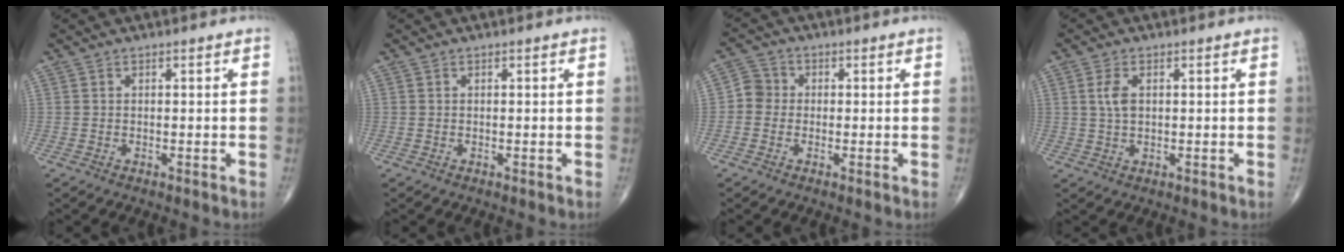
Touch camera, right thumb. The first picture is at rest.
{"total": 0.0}
{"total": 3.5, "force": [-0.5, 3.3, 1.1], "torque": [0.000, 0.009, -0.023]}
{"total": 3.6, "force": [0.9, 2.0, 2.9], "torque": [-0.061, -0.001, 0.017]}